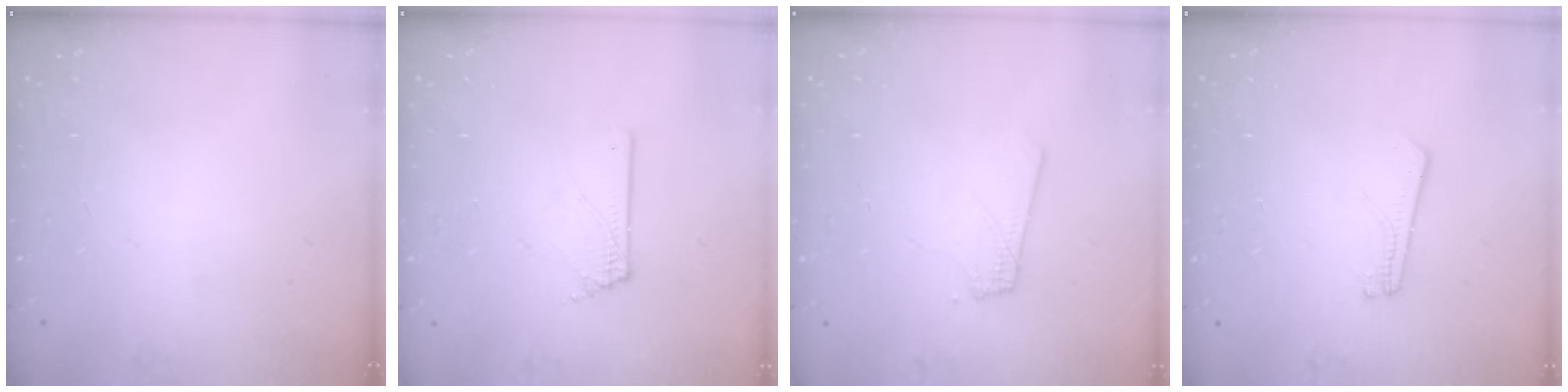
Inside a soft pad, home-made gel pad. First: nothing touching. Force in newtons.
{"total": 1.3, "press": 1.3, "slide": 0.1}
{"total": 1.8, "press": 1.8, "slide": 0.1}
{"total": 2.1, "press": 2.1, "slide": 0.3}